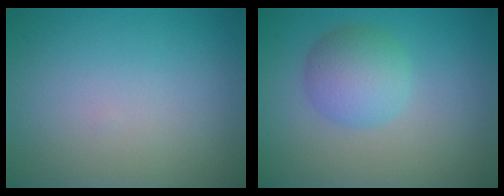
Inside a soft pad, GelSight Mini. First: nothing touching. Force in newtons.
{"total": 3.8, "press": 3.8, "slide": 0.0}